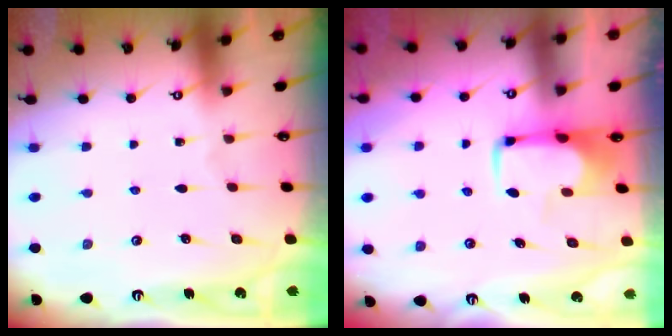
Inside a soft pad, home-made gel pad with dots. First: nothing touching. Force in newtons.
{"total": 1.8, "press": 1.7, "slide": 0.5}